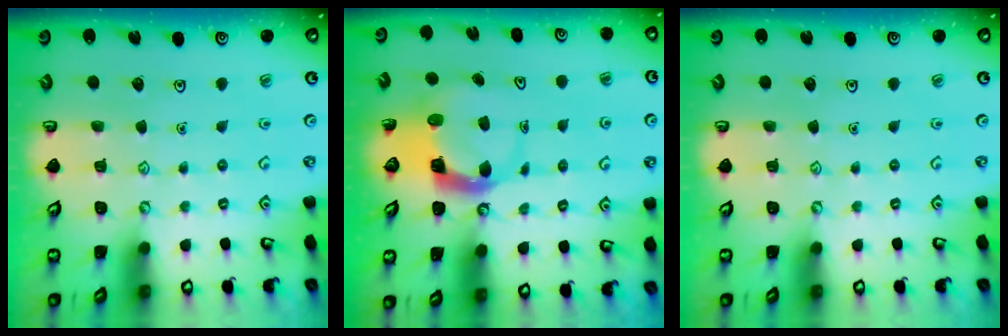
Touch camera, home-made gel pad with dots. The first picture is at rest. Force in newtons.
{"total": 5.3, "press": 5.3, "slide": 0.6}
{"total": 0.0}